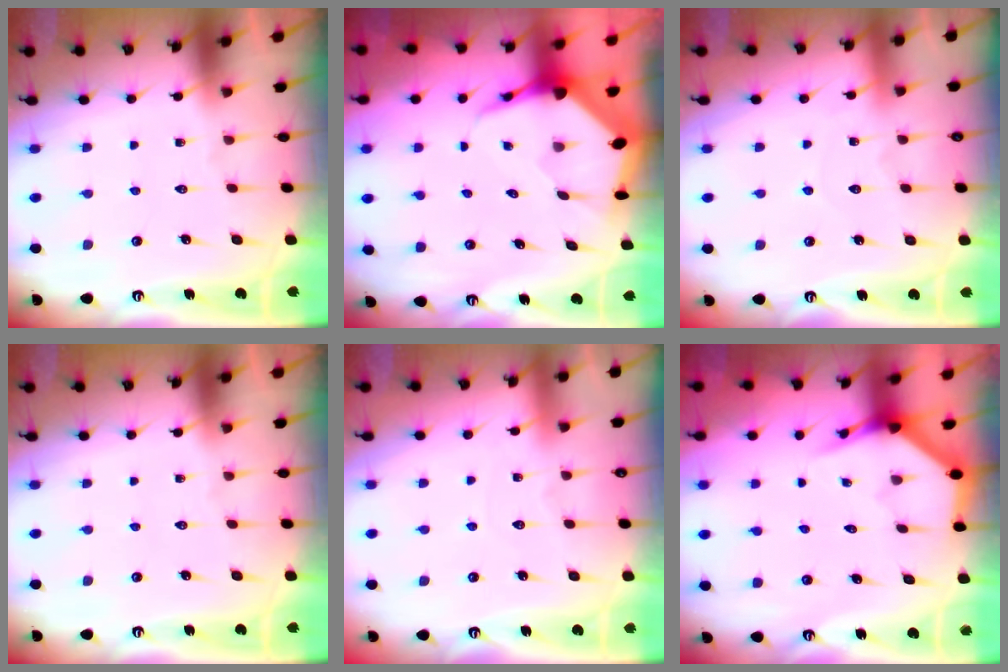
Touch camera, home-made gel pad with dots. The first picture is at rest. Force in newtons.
{"total": 5.6, "press": 5.5, "slide": 0.8}
{"total": 4.5, "press": 4.5, "slide": 0.5}
{"total": 0.0}
{"total": 2.7, "press": 2.7, "slide": 0.3}
{"total": 3.8, "press": 3.8, "slide": 0.2}